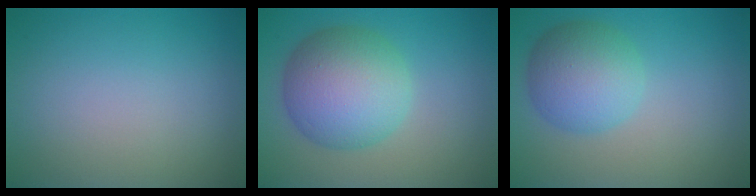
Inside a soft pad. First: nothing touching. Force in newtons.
{"total": 8.0, "press": 8.0, "slide": 0.2}
{"total": 5.3, "press": 5.3, "slide": 0.1}